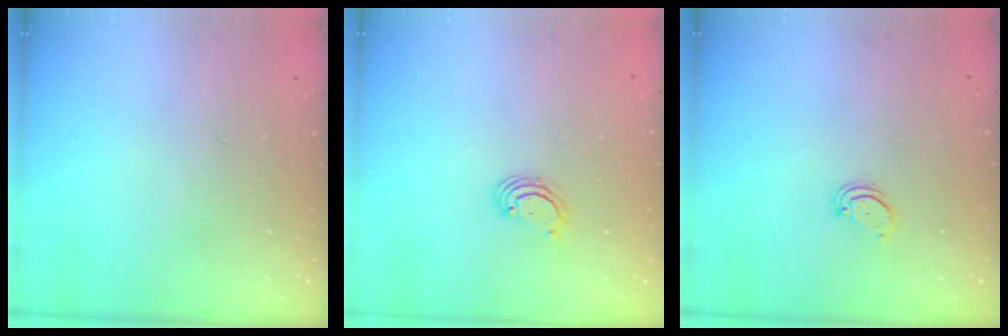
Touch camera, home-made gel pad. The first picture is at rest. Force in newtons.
{"total": 2.6, "press": 2.6, "slide": 0.3}
{"total": 1.4, "press": 1.3, "slide": 0.1}